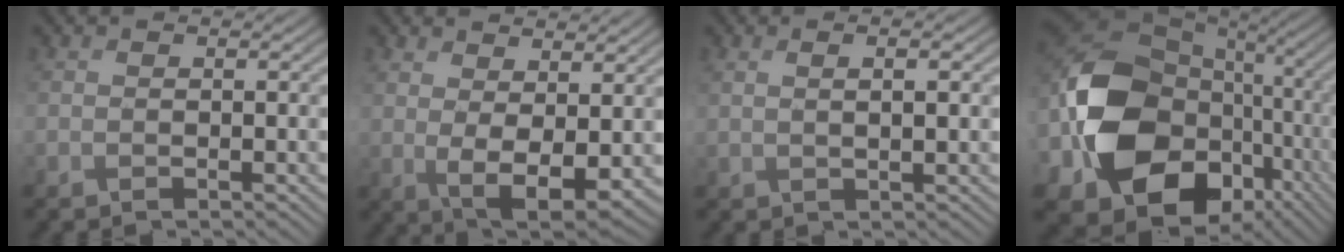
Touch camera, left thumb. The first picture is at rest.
{"total": 5.9, "force": [1.6, 2.3, 5.2], "torque": [-0.109, -0.009, 0.037]}
{"total": 2.8, "force": [1.0, 0.6, 2.6], "torque": [-0.036, -0.002, 0.018]}
{"total": 20.2, "force": [-3.3, 15.1, 13.0], "torque": [-0.292, -0.030, -0.050]}